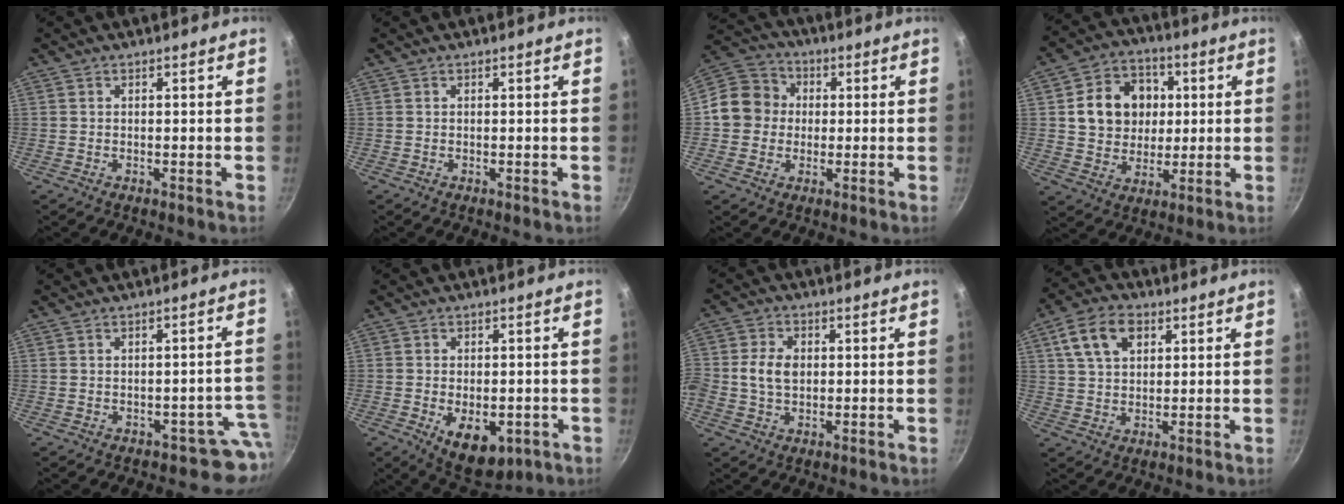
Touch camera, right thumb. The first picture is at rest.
{"total": 0.0}
{"total": 10.1, "force": [0.1, 9.3, 4.0], "torque": [-0.038, 0.022, -0.020]}
{"total": 13.4, "force": [2.3, 11.1, 7.2], "torque": [-0.089, 0.010, 0.036]}
{"total": 5.1, "force": [-2.5, 4.1, 1.6], "torque": [0.051, 0.042, -0.020]}
{"total": 9.7, "force": [-2.9, 5.6, 7.4], "torque": [-0.076, 0.000, -0.024]}
{"total": 6.6, "force": [0.3, 4.8, 4.5], "torque": [-0.075, 0.008, -0.002]}
{"total": 10.1, "force": [3.9, 6.6, 6.5], "torque": [-0.105, 0.005, 0.068]}